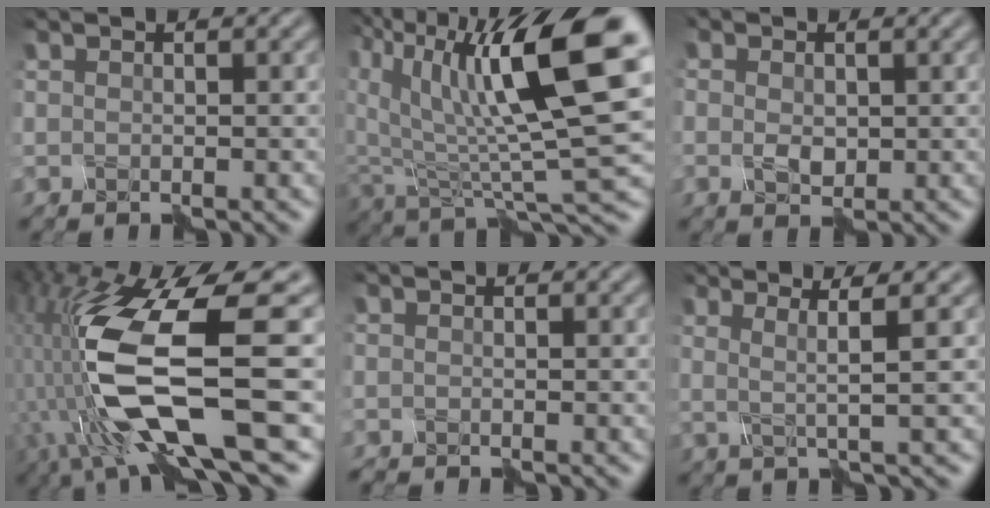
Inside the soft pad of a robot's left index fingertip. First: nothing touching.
{"total": 12.4, "force": [3.7, 4.6, 10.9], "torque": [-0.193, 0.003, 0.071]}
{"total": 1.6, "force": [-0.6, 1.4, 0.6], "torque": [-0.019, -0.001, -0.004]}
{"total": 12.5, "force": [-1.6, 4.6, 11.5], "torque": [-0.256, -0.034, -0.016]}
{"total": 0.9, "force": [-0.8, 0.1, -0.3], "torque": [0.005, 0.002, -0.007]}
{"total": 2.4, "force": [0.4, 0.1, 2.3], "torque": [-0.046, 0.001, 0.014]}